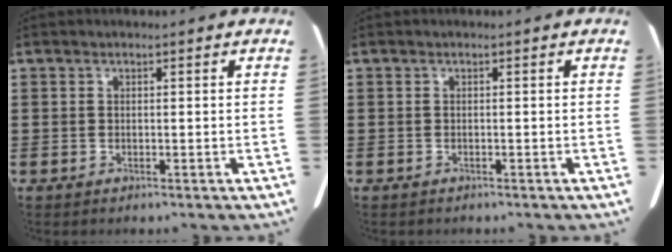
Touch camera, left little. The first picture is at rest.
{"total": 0.0}